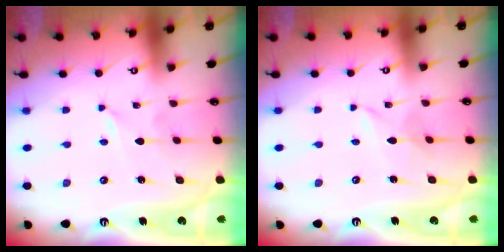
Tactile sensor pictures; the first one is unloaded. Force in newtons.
{"total": 1.7, "press": 1.6, "slide": 0.2}